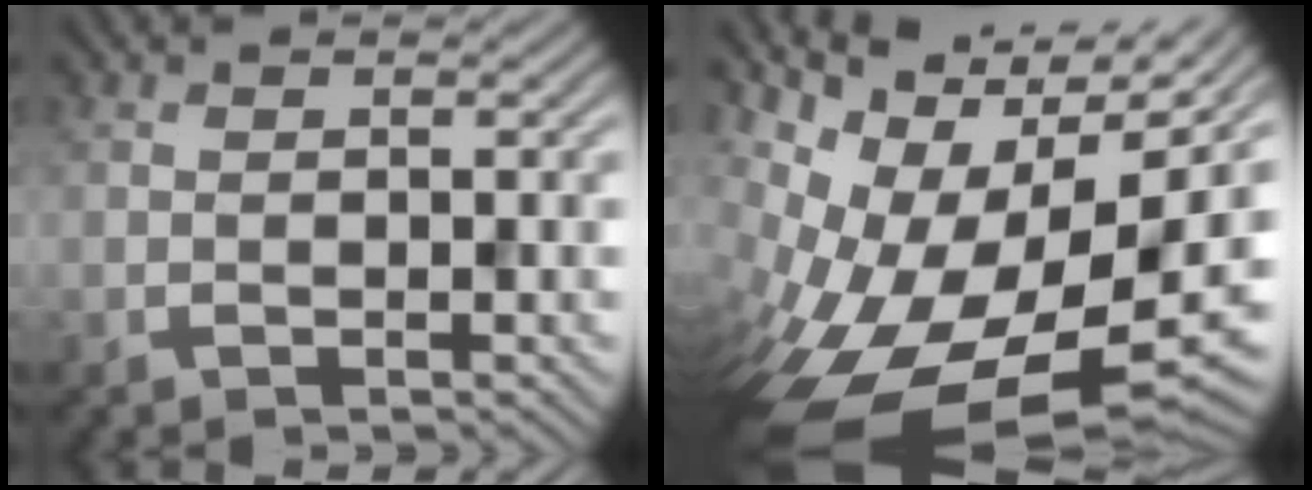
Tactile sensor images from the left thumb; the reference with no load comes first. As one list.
[{"total": 16.8, "force": [-6.2, 8.6, 13.0], "torque": [-0.228, -0.028, -0.074]}]